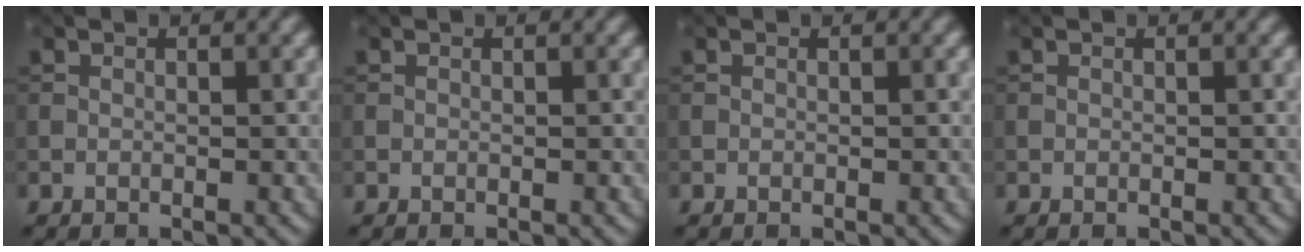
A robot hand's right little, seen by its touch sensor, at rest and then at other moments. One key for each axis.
{"total": 0.0}
{"total": 0.0}
{"total": 0.0}